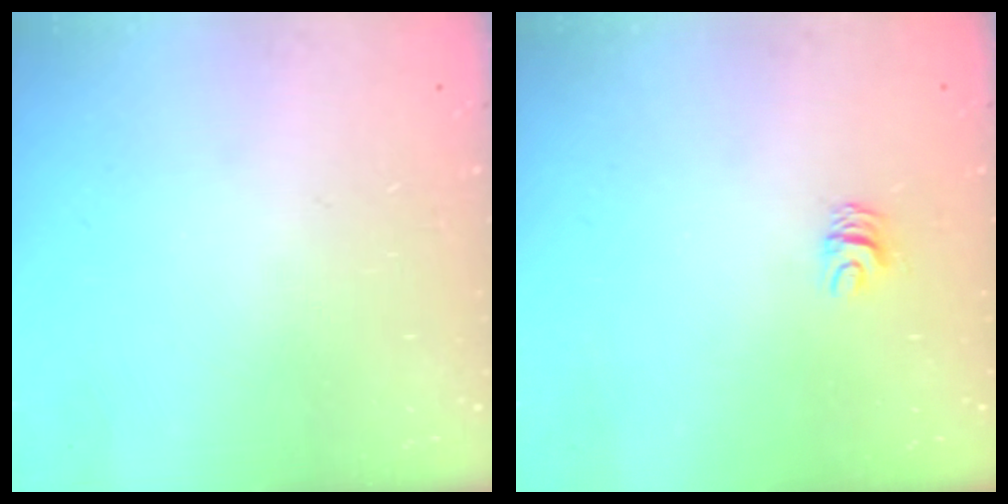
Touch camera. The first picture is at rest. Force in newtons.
{"total": 5.1, "press": 5.0, "slide": 0.3}